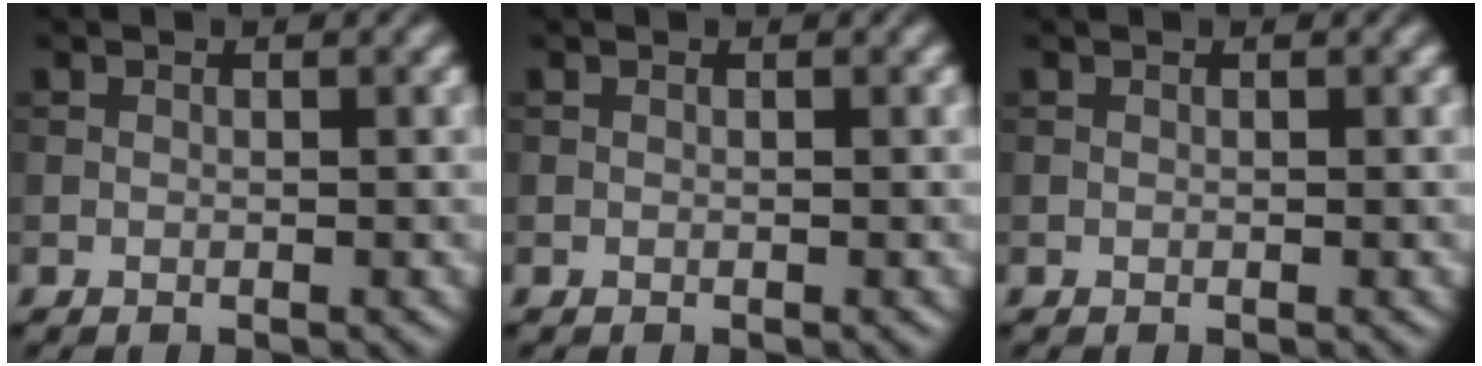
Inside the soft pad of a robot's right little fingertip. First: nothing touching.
{"total": 0.0}
{"total": 0.0}